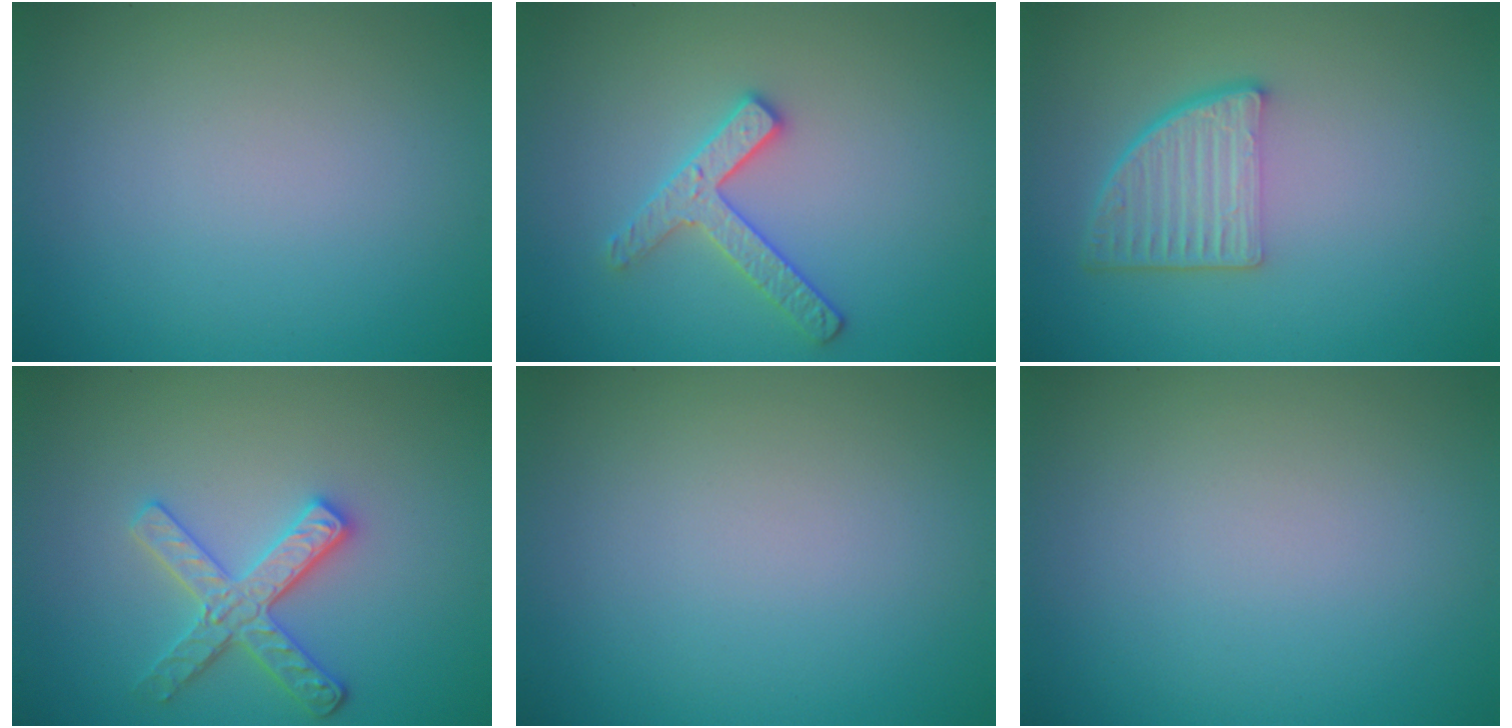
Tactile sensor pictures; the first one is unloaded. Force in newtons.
{"total": 2.6, "press": 2.5, "slide": 0.4}
{"total": 4.7, "press": 3.4, "slide": 3.2}
{"total": 3.4, "press": 3.1, "slide": 1.3}
{"total": 0.0}
{"total": 0.0}